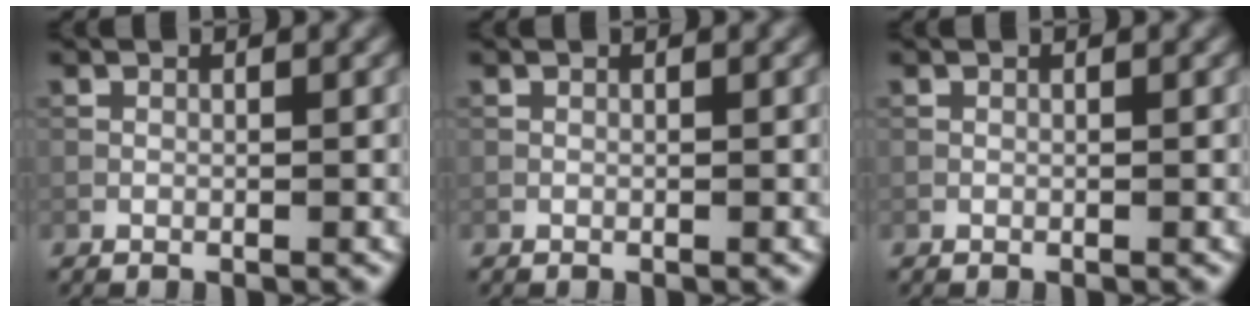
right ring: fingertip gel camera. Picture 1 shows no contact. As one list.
[{"total": 0.0}, {"total": 0.0}]